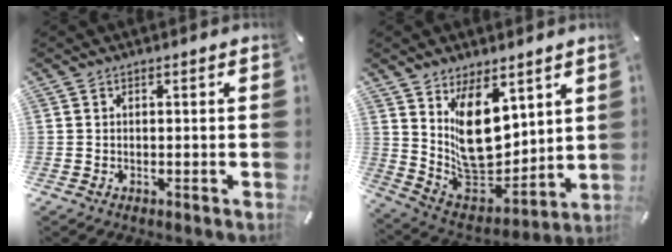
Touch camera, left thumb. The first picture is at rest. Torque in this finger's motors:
{"motor_torque": [2.54, 2.47, 1.90, -0.82, 0.21]}